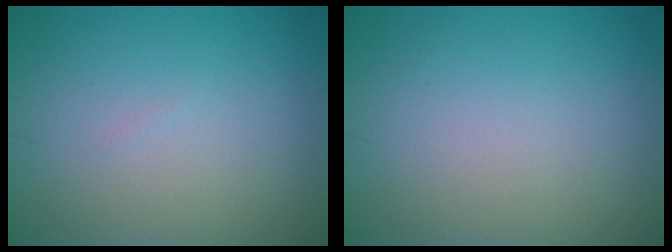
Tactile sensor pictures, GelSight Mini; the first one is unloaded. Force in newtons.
{"total": 0.0}